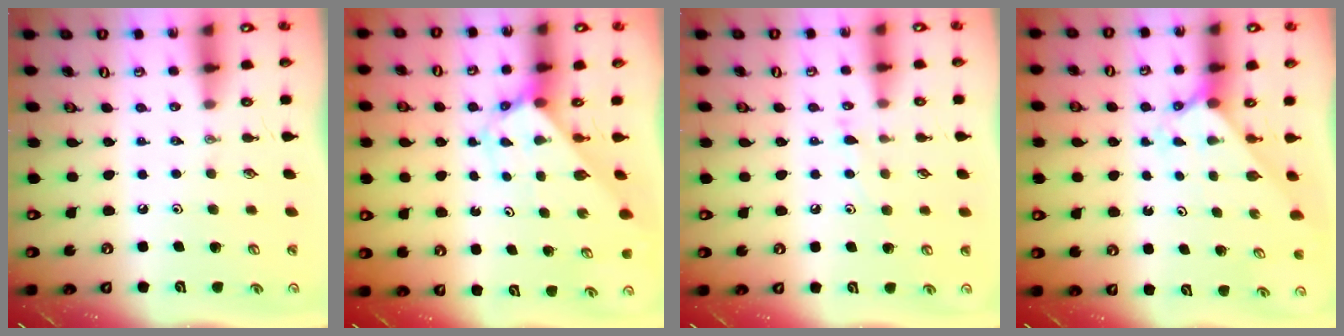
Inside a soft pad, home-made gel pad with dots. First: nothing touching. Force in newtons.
{"total": 2.8, "press": 2.8, "slide": 0.2}
{"total": 5.5, "press": 5.5, "slide": 0.6}
{"total": 2.2, "press": 2.2, "slide": 0.2}